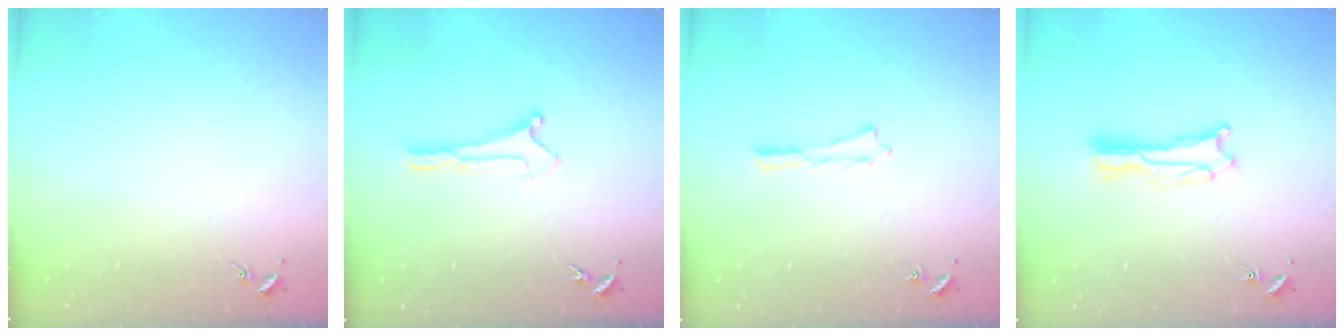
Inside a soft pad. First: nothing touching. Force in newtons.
{"total": 0.0}
{"total": 0.0}
{"total": 1.8, "press": 1.8, "slide": 0.2}